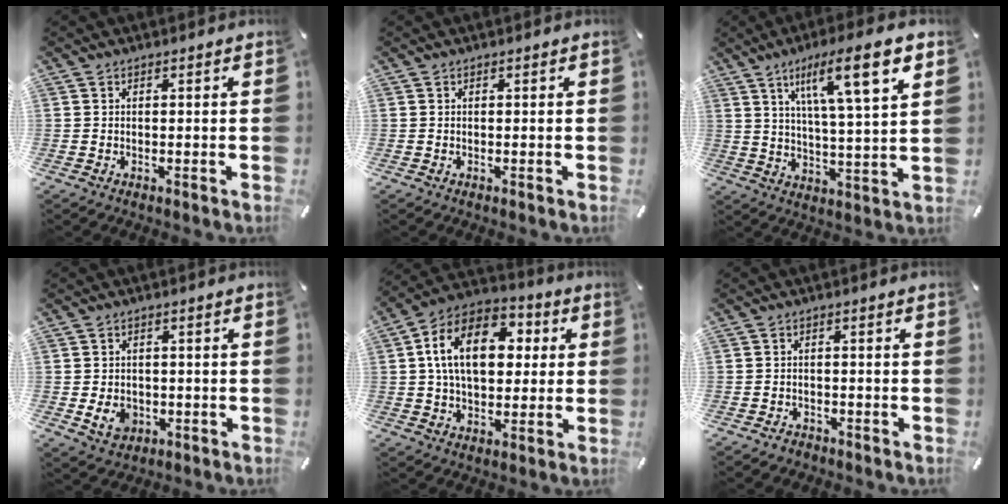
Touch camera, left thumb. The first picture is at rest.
{"total": 0.0}
{"total": 13.5, "force": [7.5, 2.0, 11.0], "torque": [-0.179, -0.031, 0.114]}
{"total": 5.4, "force": [-1.1, 4.4, 2.8], "torque": [-0.044, -0.004, -0.021]}
{"total": 16.7, "force": [3.5, 11.0, 12.1], "torque": [-0.228, 0.006, 0.058]}
{"total": 1.6, "force": [-1.3, 1.0, 0.3], "torque": [-0.007, 0.006, -0.029]}